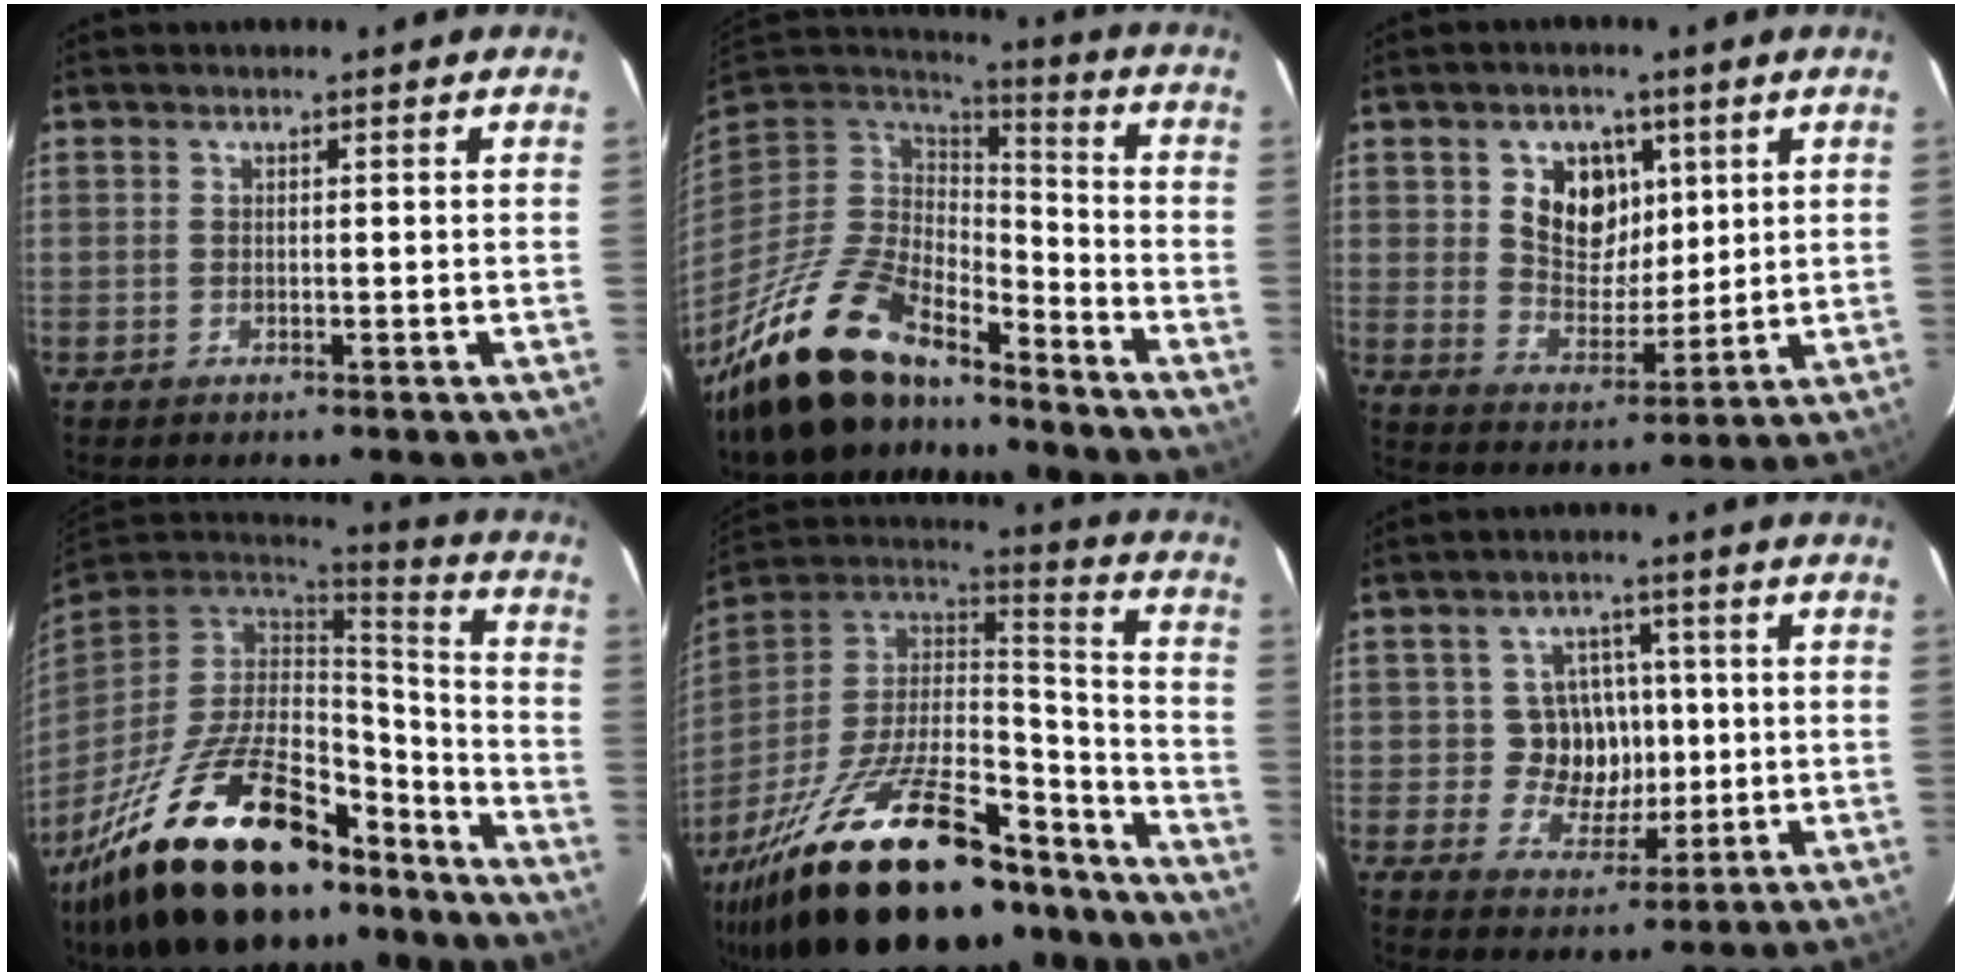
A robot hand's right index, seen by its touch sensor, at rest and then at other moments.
{"total": 20.4, "force": [-15.7, 7.1, 10.9], "torque": [-0.225, -0.031, -0.284]}
{"total": 10.0, "force": [3.5, 7.6, 5.5], "torque": [-0.102, 0.006, 0.069]}
{"total": 30.3, "force": [-20.2, 13.2, 18.3], "torque": [-0.349, -0.005, -0.304]}
{"total": 36.1, "force": [-24.5, 13.4, 22.9], "torque": [-0.415, -0.015, -0.368]}
{"total": 7.9, "force": [0.1, 7.6, 2.4], "torque": [-0.044, 0.009, 0.004]}